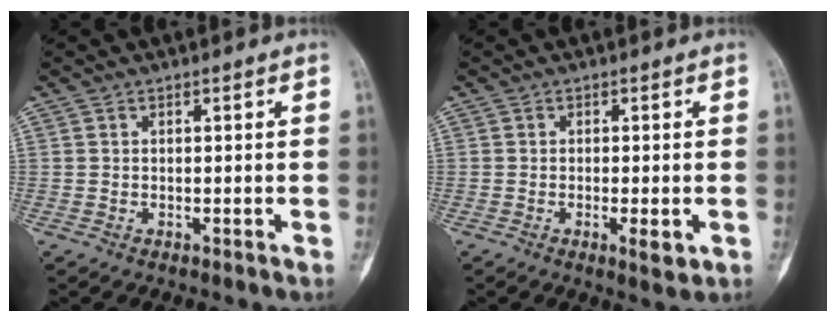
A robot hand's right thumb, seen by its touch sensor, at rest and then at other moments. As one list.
[{"total": 3.4, "force": [-1.0, 1.0, 3.0], "torque": [-0.048, -0.006, -0.014]}]